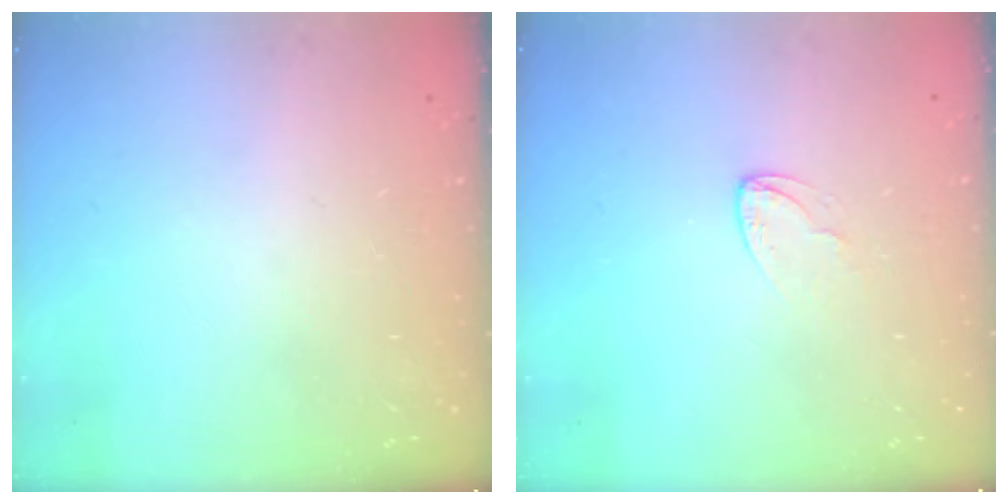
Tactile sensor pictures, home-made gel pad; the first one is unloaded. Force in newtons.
{"total": 2.9, "press": 2.9, "slide": 0.2}